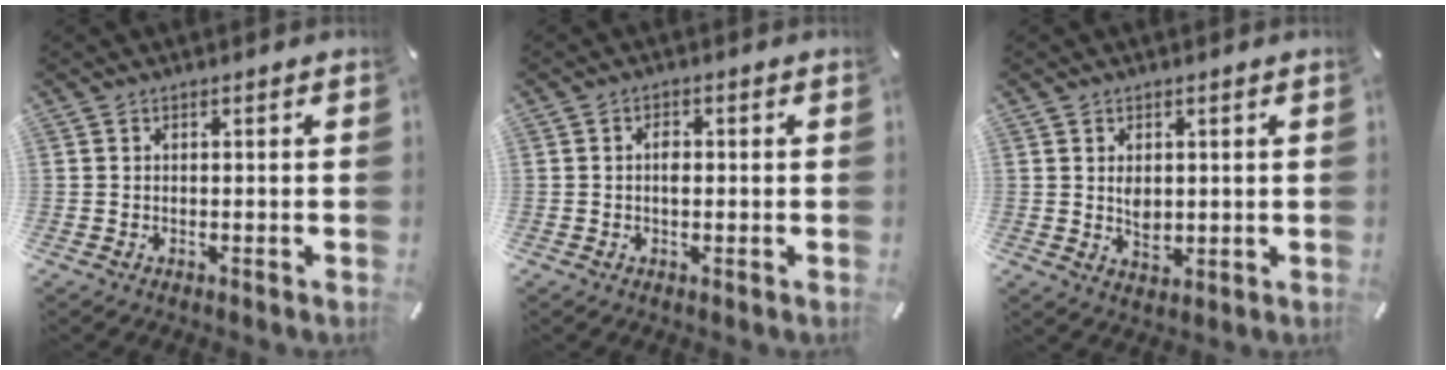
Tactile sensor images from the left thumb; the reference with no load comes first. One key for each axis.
{"total": 2.2, "fx": 0.0, "fy": 1.3, "fz": 1.7, "tx": -0.028, "ty": 0.000, "tz": -0.002}
{"total": 4.3, "fx": 0.7, "fy": 3.1, "fz": 2.8, "tx": -0.041, "ty": -0.006, "tz": 0.007}